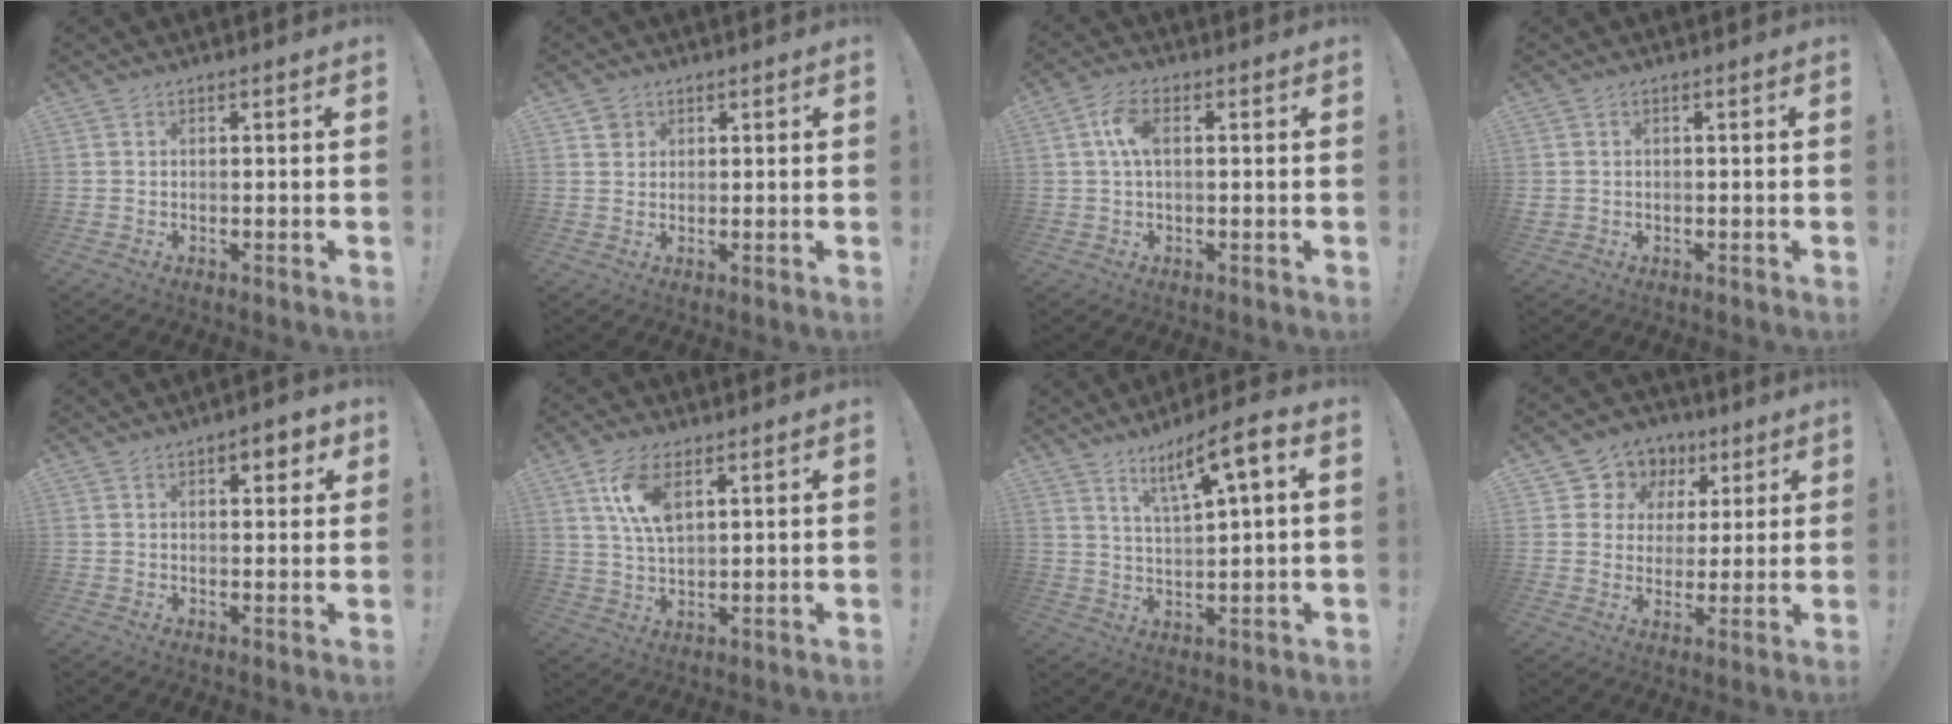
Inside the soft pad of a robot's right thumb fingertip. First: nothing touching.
{"total": 2.4, "force": [1.3, 2.0, 0.2], "torque": [0.004, -0.005, 0.024]}
{"total": 6.5, "force": [0.9, 3.2, 5.6], "torque": [-0.109, 0.008, 0.015]}
{"total": 1.2, "force": [-0.2, 1.0, 0.6], "torque": [-0.012, 0.003, -0.003]}
{"total": 3.9, "force": [1.9, 1.9, 2.8], "torque": [-0.024, -0.009, 0.027]}
{"total": 9.5, "force": [4.4, 4.6, 7.1], "torque": [-0.146, -0.009, 0.079]}
{"total": 10.4, "force": [5.2, 1.5, 8.8], "torque": [-0.146, -0.021, 0.082]}
{"total": 8.4, "force": [3.1, 7.6, 1.6], "torque": [-0.024, -0.022, 0.064]}